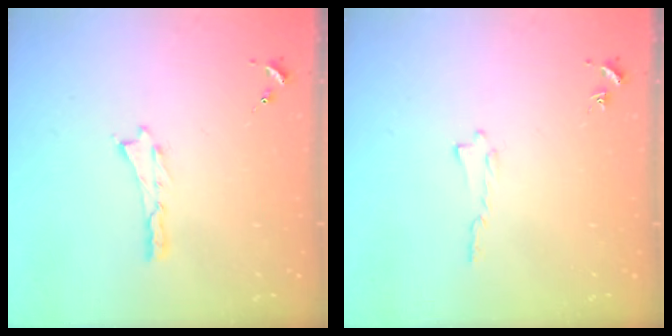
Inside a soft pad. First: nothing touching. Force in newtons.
{"total": 0.0}